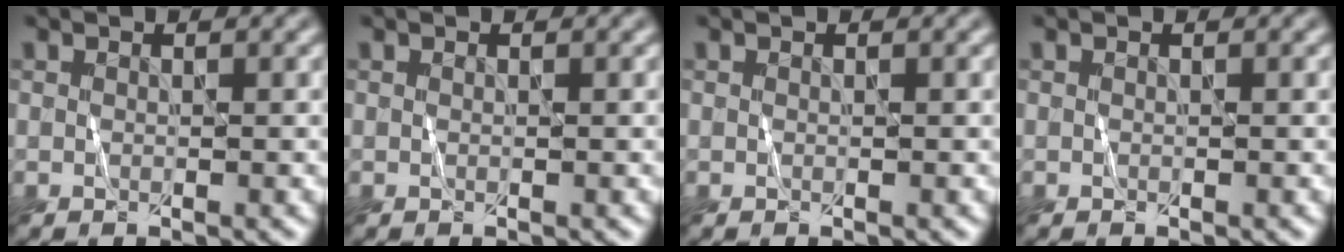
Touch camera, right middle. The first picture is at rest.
{"total": 0.0}
{"total": 0.0}
{"total": 0.0}